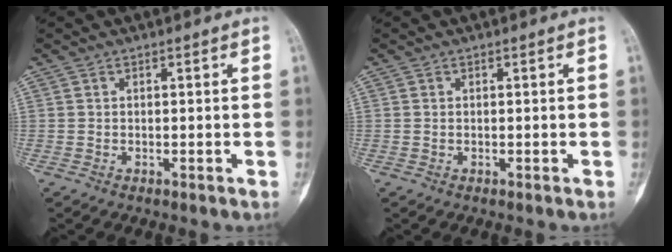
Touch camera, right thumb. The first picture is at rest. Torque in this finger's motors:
{"motor_torque": [-0.47, 0.34, 0.06, -0.02, -0.29]}